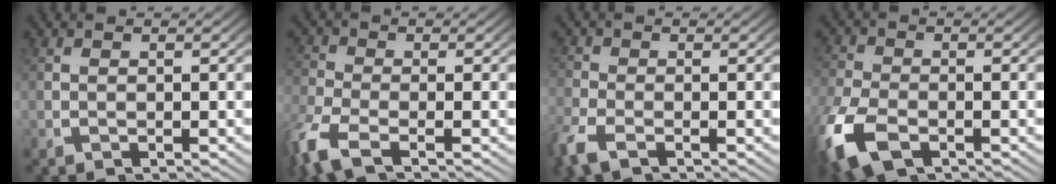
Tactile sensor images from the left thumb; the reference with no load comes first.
{"total": 3.2, "force": [-2.1, 1.0, 2.2], "torque": [-0.069, -0.010, -0.038]}
{"total": 1.7, "force": [-1.7, 0.1, -0.1], "torque": [-0.021, -0.009, -0.033]}
{"total": 4.2, "force": [-2.5, 2.4, 2.4], "torque": [-0.087, -0.016, -0.039]}